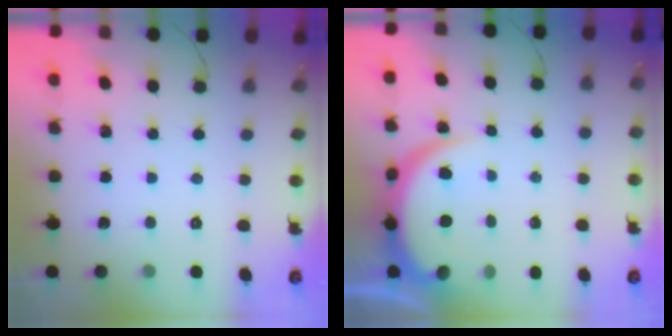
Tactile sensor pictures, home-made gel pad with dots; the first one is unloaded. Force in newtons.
{"total": 7.7, "press": 7.7, "slide": 0.6}